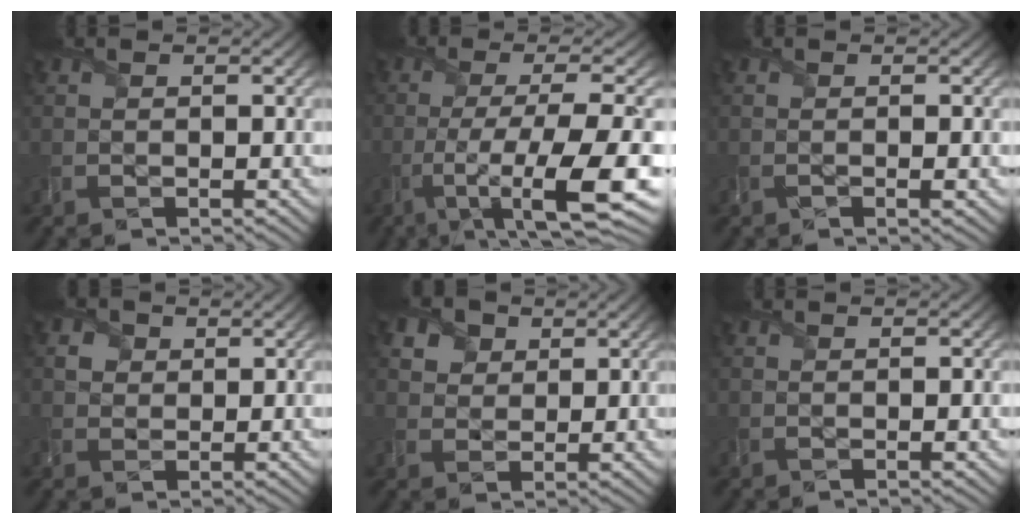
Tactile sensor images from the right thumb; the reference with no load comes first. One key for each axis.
{"total": 12.7, "fx": -4.1, "fy": 3.1, "fz": 11.6, "tx": -0.195, "ty": -0.011, "tz": -0.061}
{"total": 1.1, "fx": -0.3, "fy": 0.1, "fz": 1.0, "tx": -0.017, "ty": -0.003, "tz": -0.007}
{"total": 2.1, "fx": 0.8, "fy": 1.9, "fz": 0.6, "tx": -0.015, "ty": -0.001, "tz": 0.011}
{"total": 5.0, "fx": 2.9, "fy": 3.5, "fz": 2.2, "tx": -0.066, "ty": -0.002, "tz": 0.056}
{"total": 0.0}